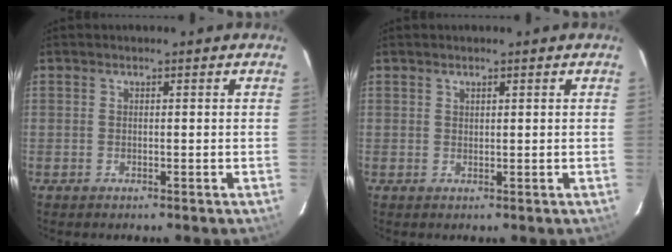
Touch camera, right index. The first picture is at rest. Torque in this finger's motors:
{"motor_torque": [-0.11, -0.06, -0.09, 0.00]}